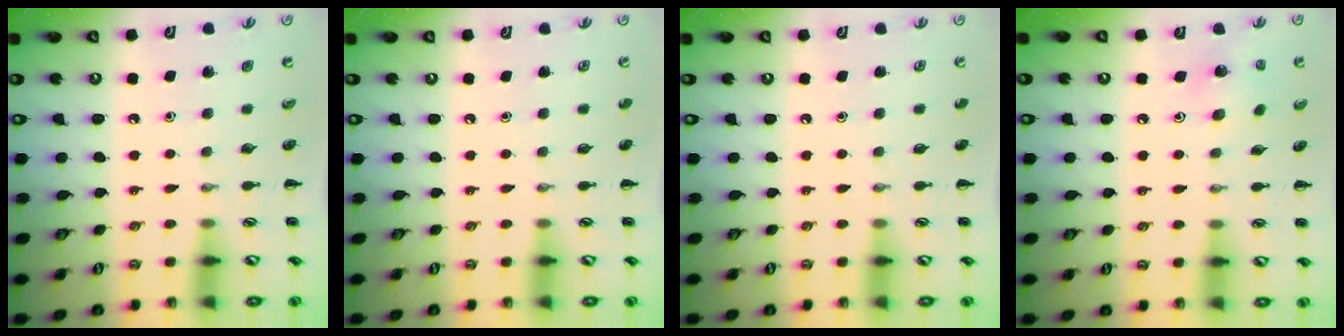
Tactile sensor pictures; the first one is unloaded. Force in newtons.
{"total": 0.0}
{"total": 0.0}
{"total": 2.5, "press": 2.4, "slide": 0.7}